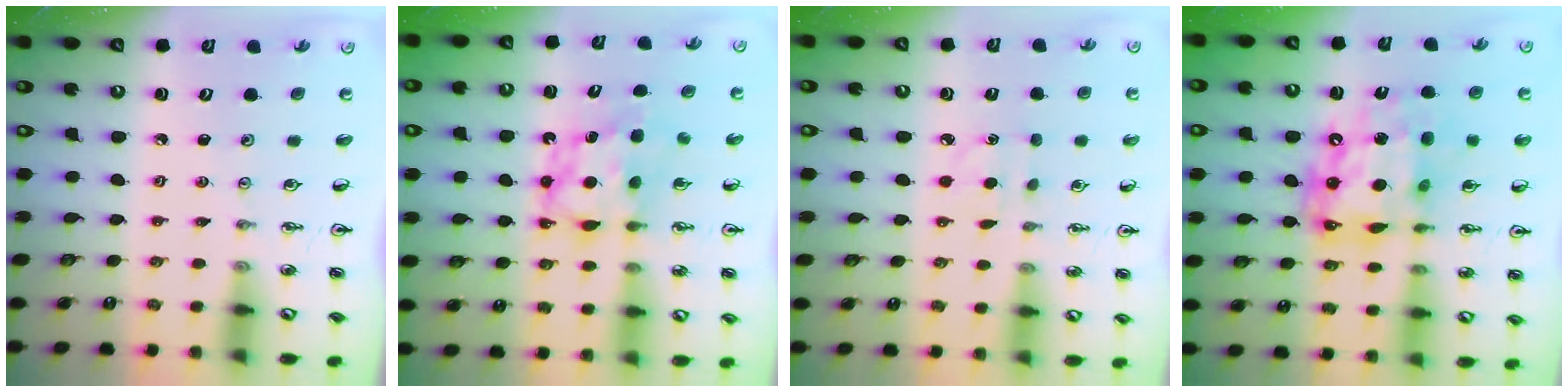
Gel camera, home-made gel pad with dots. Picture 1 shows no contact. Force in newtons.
{"total": 6.3, "press": 6.3, "slide": 0.5}
{"total": 4.7, "press": 4.7, "slide": 0.5}
{"total": 16.2, "press": 16.2, "slide": 1.6}